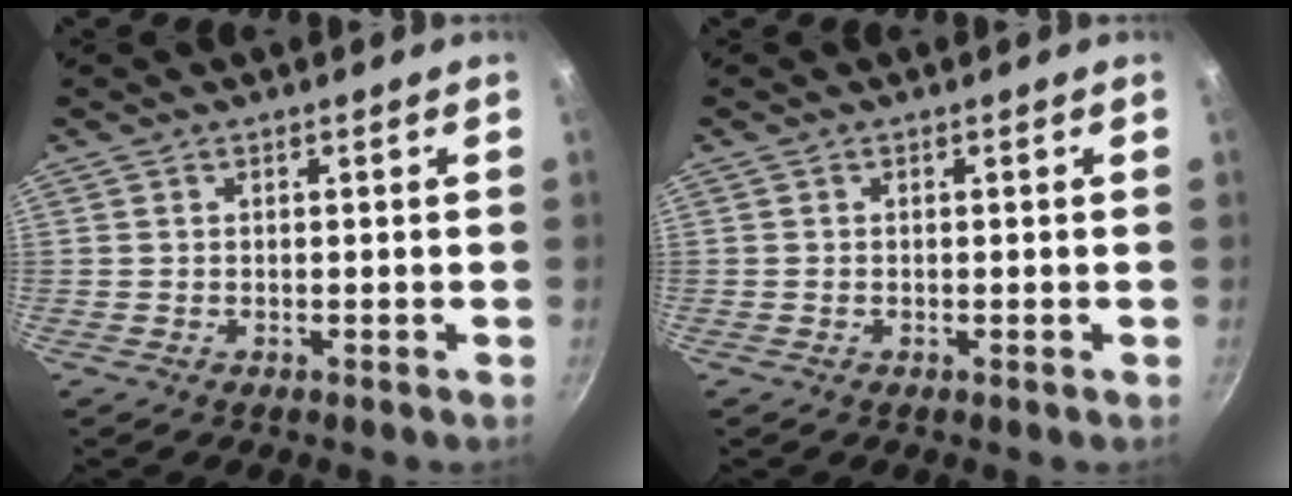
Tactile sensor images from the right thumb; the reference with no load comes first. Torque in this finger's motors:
{"motor_torque": [-0.29, -0.50, 0.28, 0.08, -0.03]}